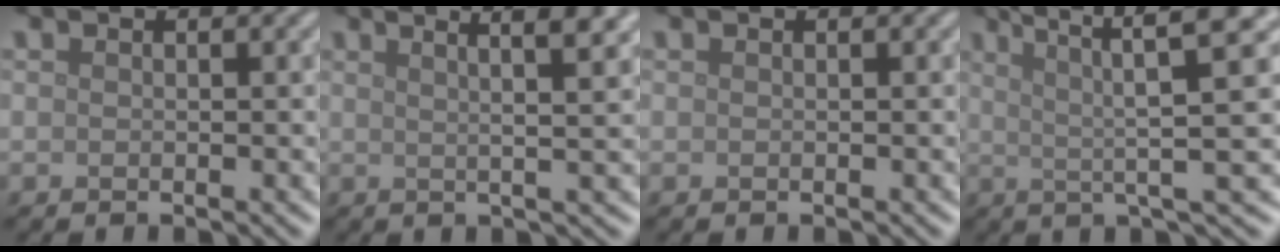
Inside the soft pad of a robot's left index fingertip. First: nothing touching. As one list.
[{"total": 7.3, "force": [3.6, 2.1, 6.0], "torque": [-0.059, 0.037, 0.018]}, {"total": 0.0}, {"total": 7.1, "force": [2.3, 0.7, 6.7], "torque": [-0.110, 0.017, 0.044]}]